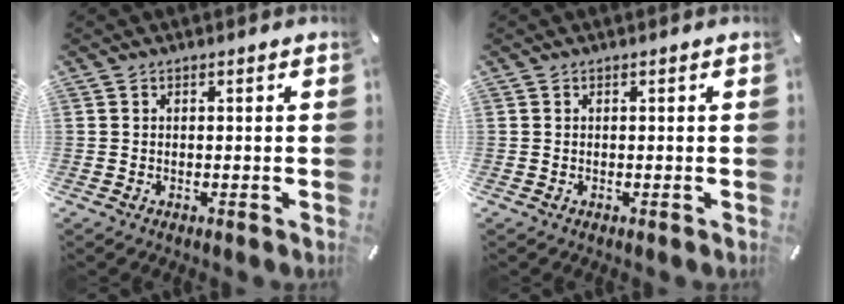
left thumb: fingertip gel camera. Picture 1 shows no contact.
{"total": 0.0}